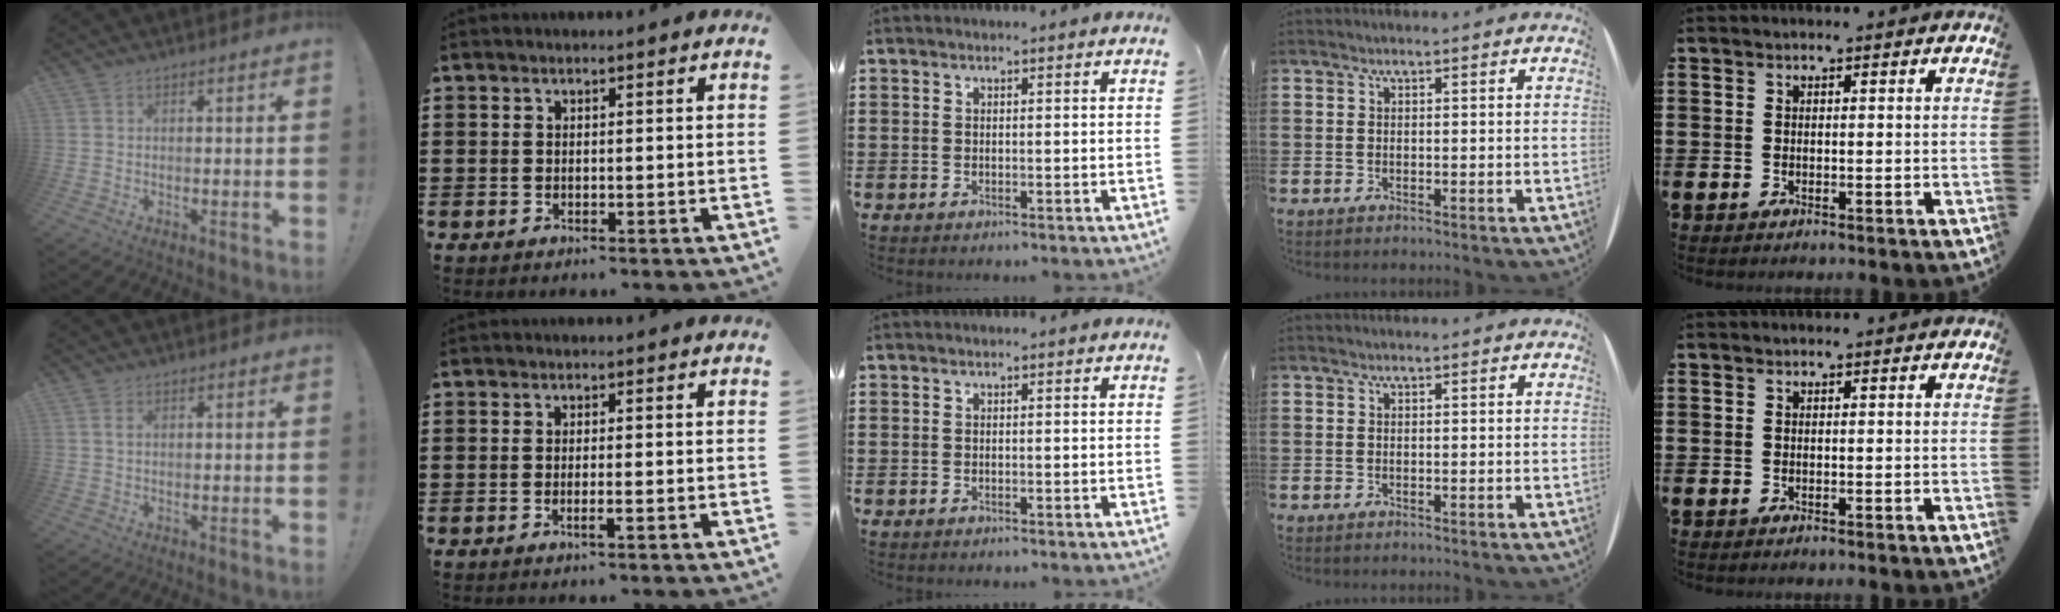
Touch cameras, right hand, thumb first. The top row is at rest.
{"thumb": {"total": 1.2, "force": [0.5, 0.6, 0.9], "torque": [-0.012, 0.000, 0.006]}, "index": {"total": 1.4, "force": [-0.7, 0.0, 1.2], "torque": [-0.020, -0.003, -0.013]}}